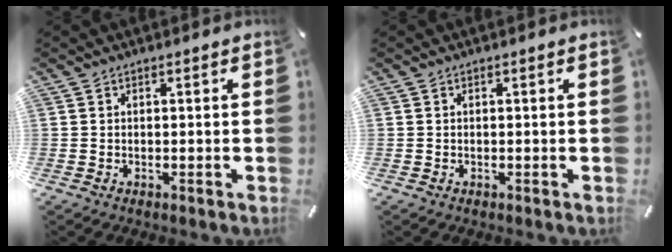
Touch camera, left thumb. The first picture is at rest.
{"total": 0.0}